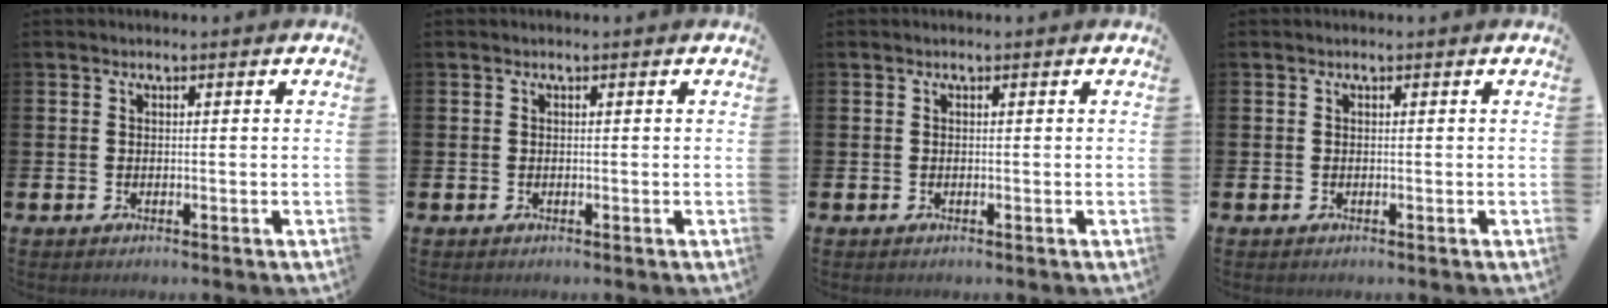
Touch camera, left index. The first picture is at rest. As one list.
[{"total": 0.0}, {"total": 0.0}, {"total": 0.0}]